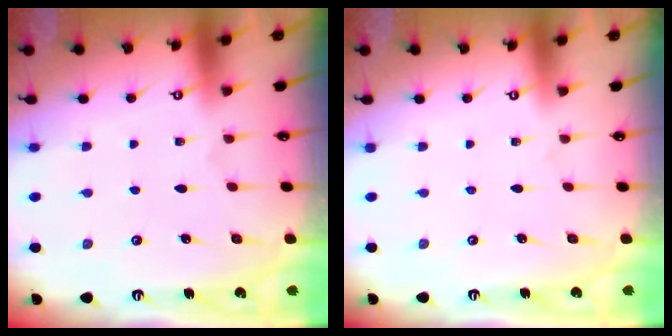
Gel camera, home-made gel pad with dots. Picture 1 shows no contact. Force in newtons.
{"total": 0.0}